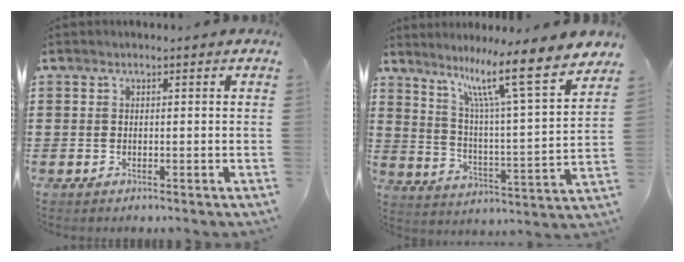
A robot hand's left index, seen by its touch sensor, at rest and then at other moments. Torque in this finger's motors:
{"motor_torque": [2.14, 0.00, 0.64, 0.21]}